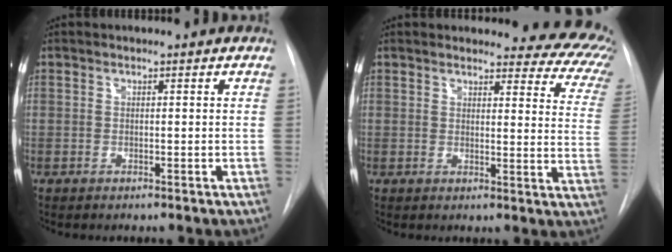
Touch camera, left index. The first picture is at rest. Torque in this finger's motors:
{"motor_torque": [0.99, -1.15, 0.06, -0.03]}